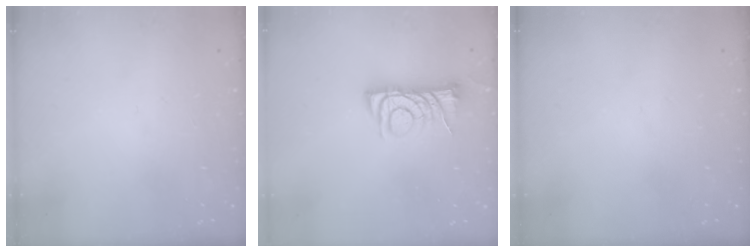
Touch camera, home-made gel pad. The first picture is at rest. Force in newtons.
{"total": 7.6, "press": 7.5, "slide": 0.9}
{"total": 0.0}